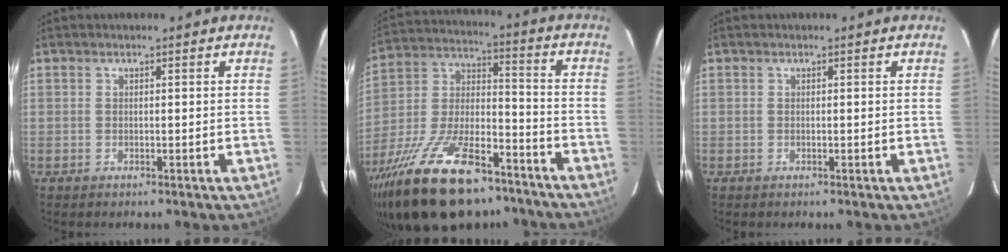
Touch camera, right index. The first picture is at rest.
{"total": 26.9, "force": [-18.1, 11.1, 16.5], "torque": [-0.319, -0.014, -0.288]}
{"total": 0.0}